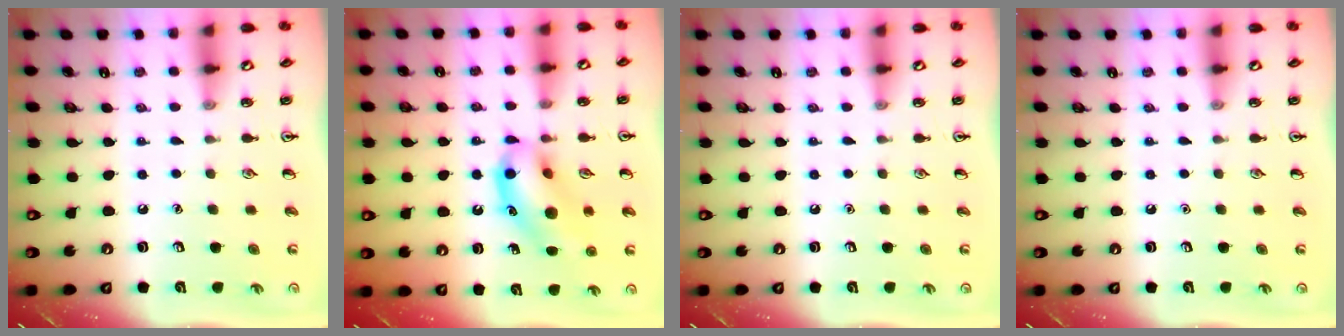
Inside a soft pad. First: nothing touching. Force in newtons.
{"total": 14.2, "press": 13.8, "slide": 3.3}
{"total": 0.0}
{"total": 0.0}